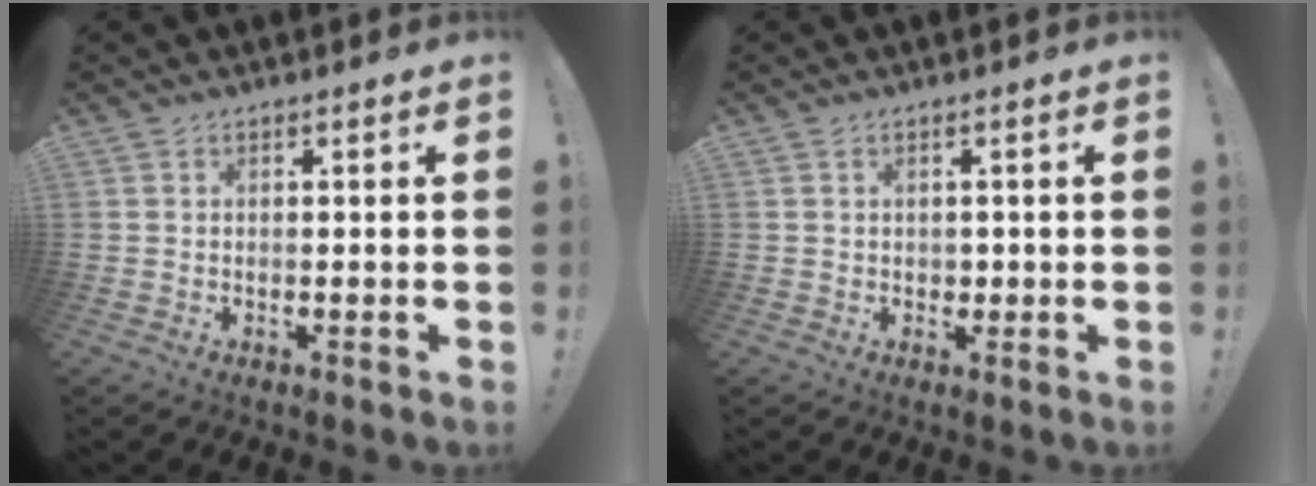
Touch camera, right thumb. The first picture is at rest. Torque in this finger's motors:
{"motor_torque": [-0.04, -0.17, 0.09, 0.00, -0.01]}